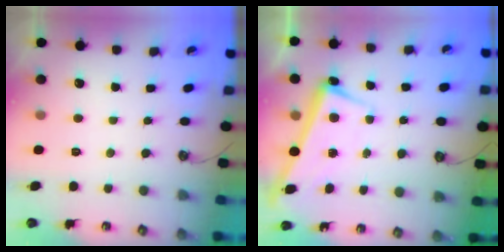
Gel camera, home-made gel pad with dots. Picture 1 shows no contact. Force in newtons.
{"total": 2.5, "press": 2.4, "slide": 0.9}